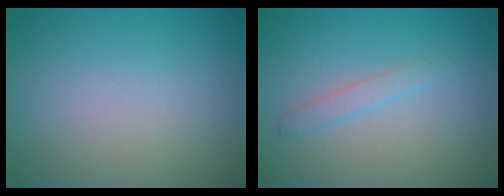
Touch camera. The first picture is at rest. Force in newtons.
{"total": 1.3, "press": 1.3, "slide": 0.0}